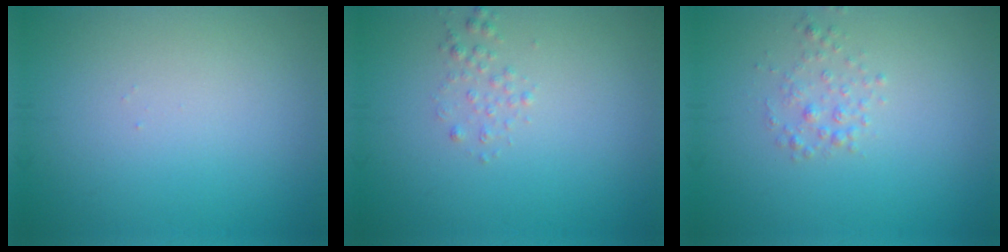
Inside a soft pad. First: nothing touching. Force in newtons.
{"total": 0.9, "press": 0.9, "slide": 0.1}
{"total": 1.3, "press": 1.3, "slide": 0.0}